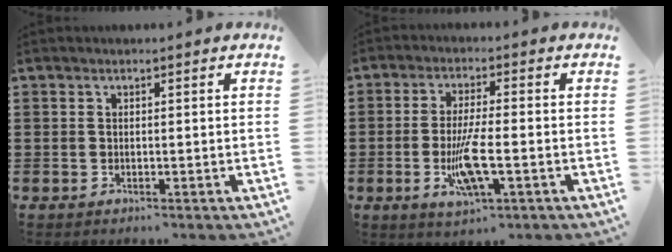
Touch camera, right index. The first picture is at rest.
{"total": 7.5, "force": [-2.1, 1.6, 7.0], "torque": [-0.143, -0.014, -0.041]}